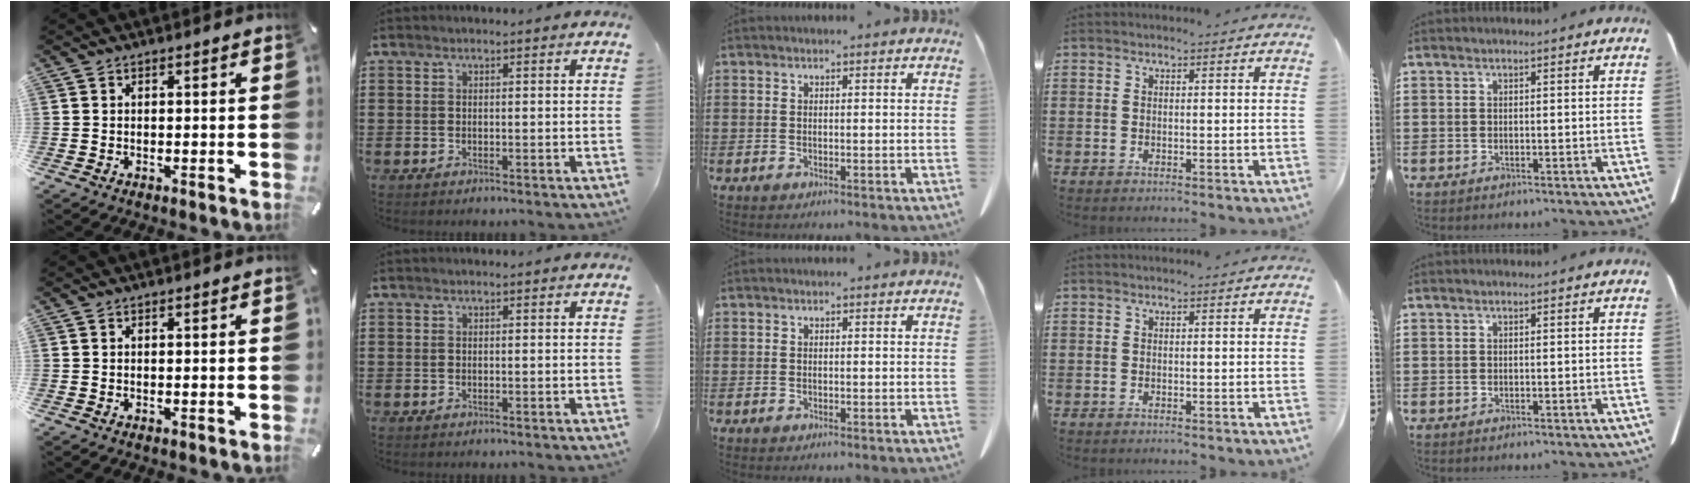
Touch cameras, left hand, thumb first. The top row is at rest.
{}